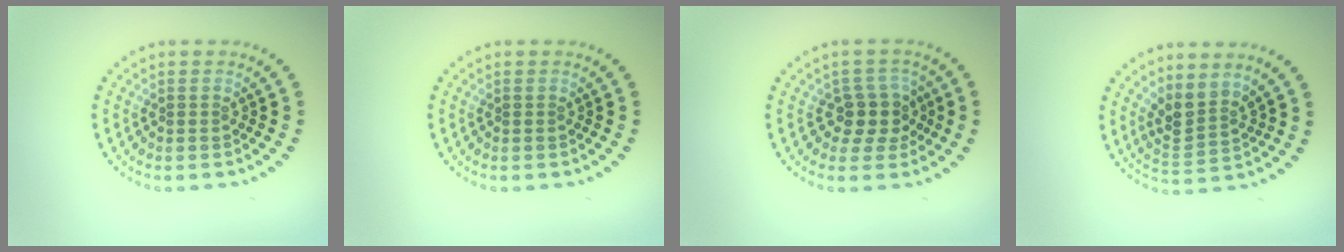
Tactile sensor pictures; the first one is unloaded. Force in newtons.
{"total": 0.0}
{"total": 2.8, "press": 2.3, "slide": 1.6}
{"total": 2.8, "press": 2.0, "slide": 2.0}